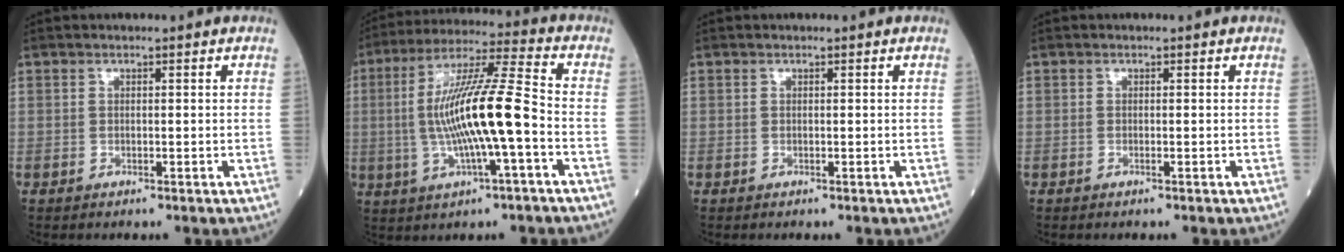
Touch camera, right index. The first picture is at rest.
{"total": 14.3, "force": [-1.9, 0.8, 14.2], "torque": [-0.273, 0.010, -0.034]}
{"total": 0.0}
{"total": 0.0}